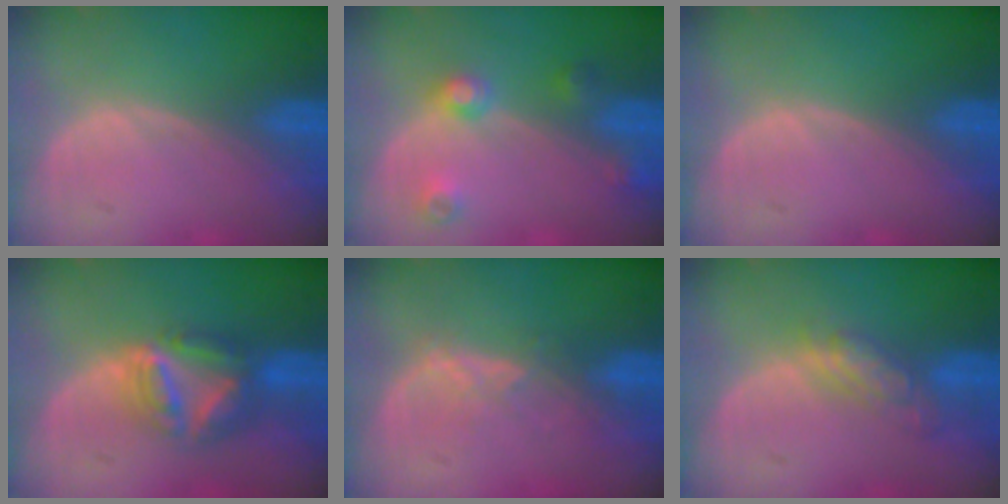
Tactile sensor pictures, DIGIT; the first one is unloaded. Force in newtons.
{"total": 4.5, "press": 4.0, "slide": 2.1}
{"total": 0.0}
{"total": 7.5, "press": 6.5, "slide": 3.9}
{"total": 2.9, "press": 2.8, "slide": 0.7}
{"total": 5.4, "press": 4.6, "slide": 2.8}